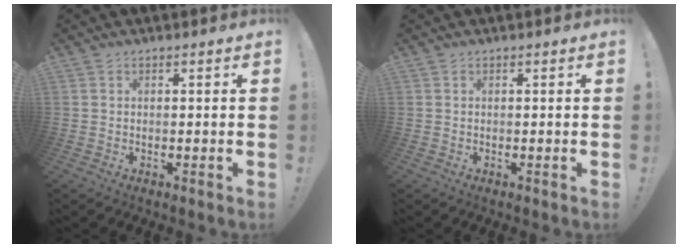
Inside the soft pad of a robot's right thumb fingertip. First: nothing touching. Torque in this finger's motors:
{"motor_torque": [0.00, 0.00, 0.00, 0.00, 0.00]}